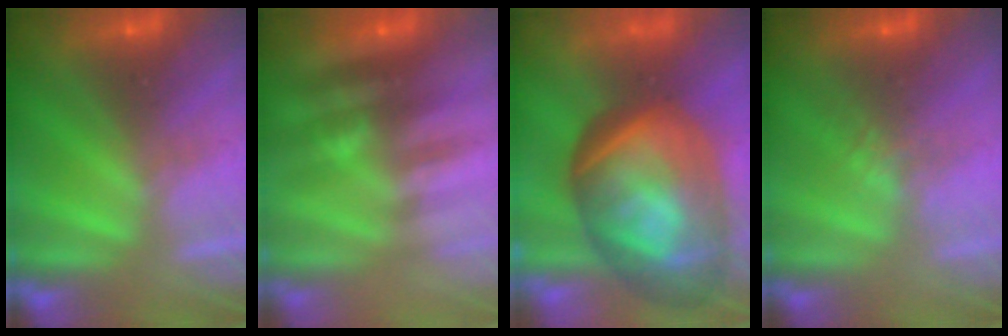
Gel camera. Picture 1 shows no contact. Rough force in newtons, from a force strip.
{"total": 2.5}
{"total": 11.8}
{"total": 2.2}